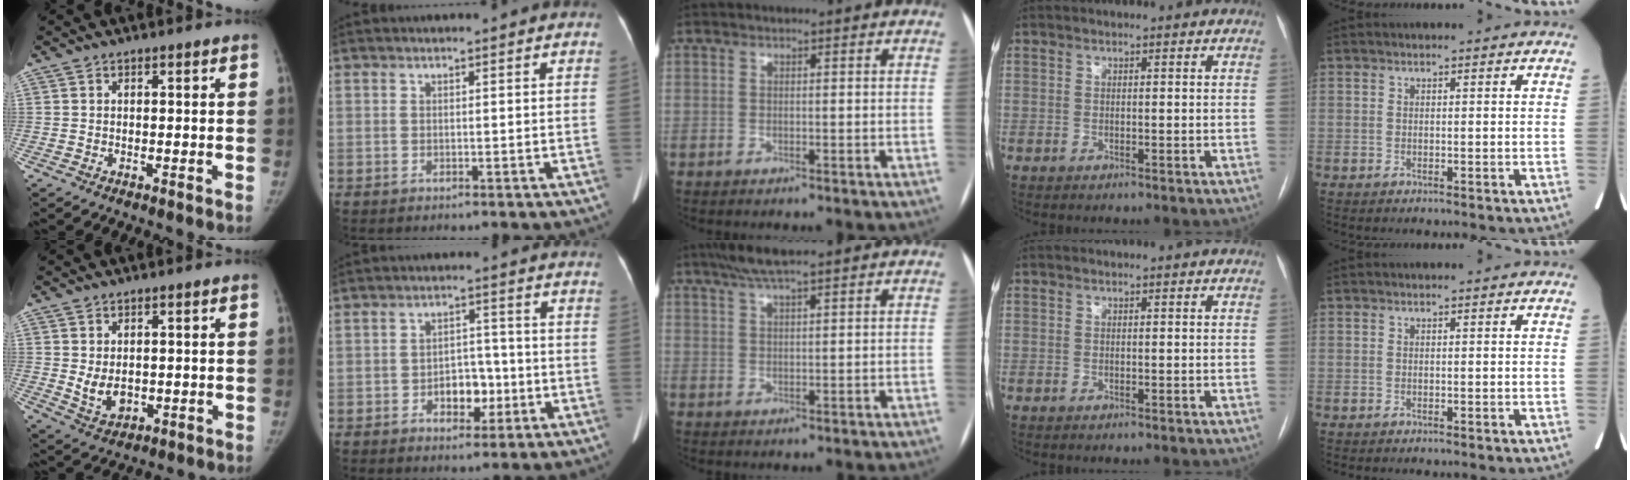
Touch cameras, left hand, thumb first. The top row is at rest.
{"thumb": {"total": 4.9, "force": [0.3, 3.3, 3.6], "torque": [-0.046, -0.014, 0.020]}, "index": {"total": 5.2, "force": [-1.9, 3.2, 3.6], "torque": [-0.056, 0.012, -0.028]}, "middle": {"total": 5.6, "force": [4.4, 0.1, 3.5], "torque": [-0.067, 0.024, 0.081]}}